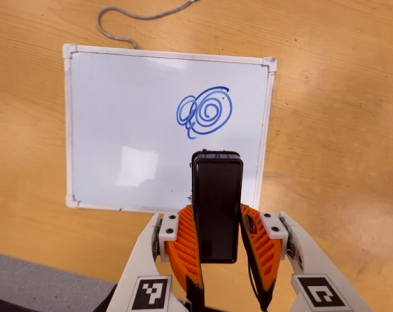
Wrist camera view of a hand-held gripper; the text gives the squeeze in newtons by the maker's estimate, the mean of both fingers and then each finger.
{"total": 5.1, "left": 3.3, "right": 6.8}